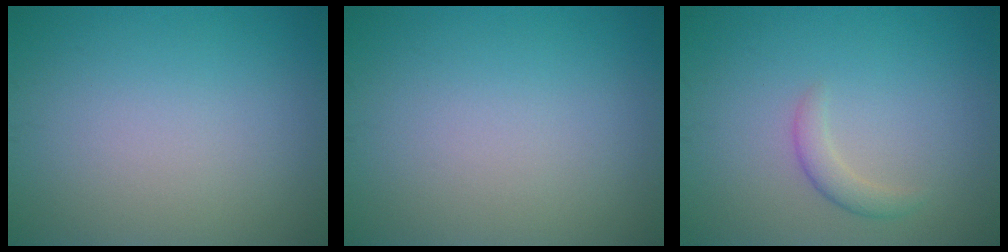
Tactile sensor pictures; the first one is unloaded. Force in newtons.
{"total": 0.0}
{"total": 1.7, "press": 1.7, "slide": 0.1}